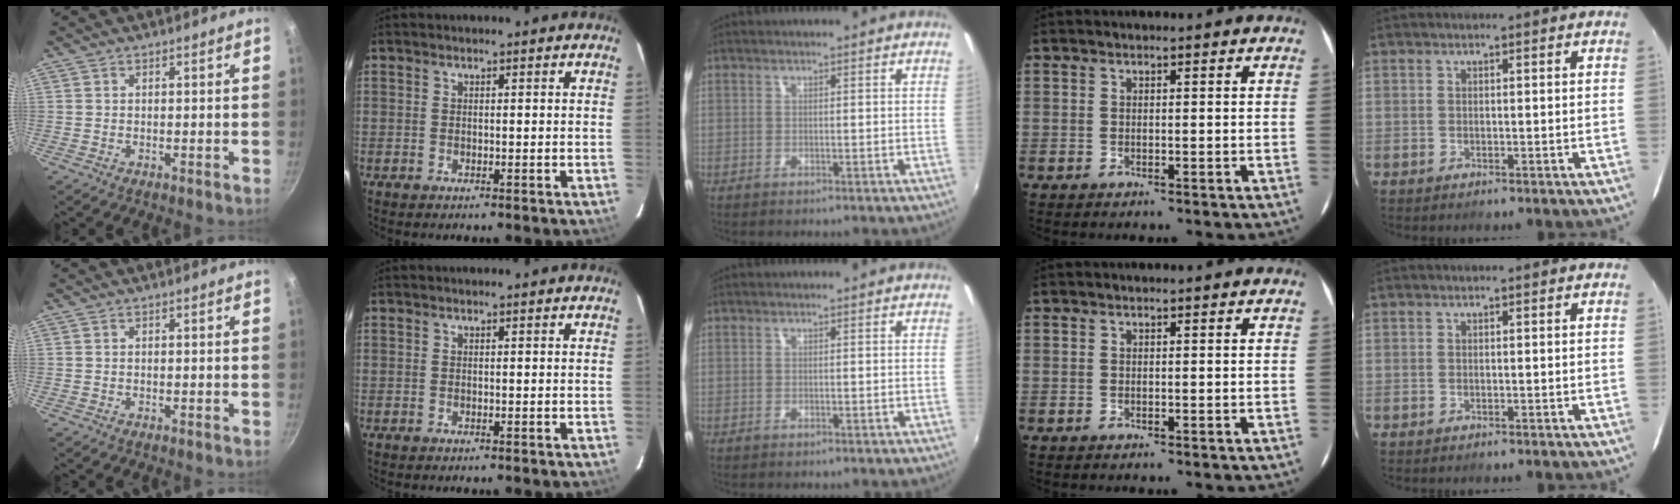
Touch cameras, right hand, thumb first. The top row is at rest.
{}